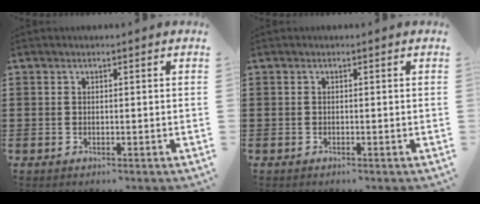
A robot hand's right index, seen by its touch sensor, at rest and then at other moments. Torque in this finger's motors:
{"motor_torque": [0.08, -0.03, -0.01, -0.01]}